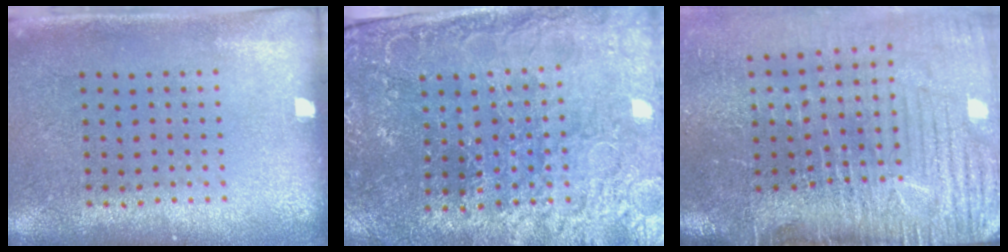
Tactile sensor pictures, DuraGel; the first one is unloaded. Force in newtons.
{"total": 3.1, "press": 3.1, "slide": 0.4}
{"total": 5.1, "press": 4.2, "slide": 2.9}